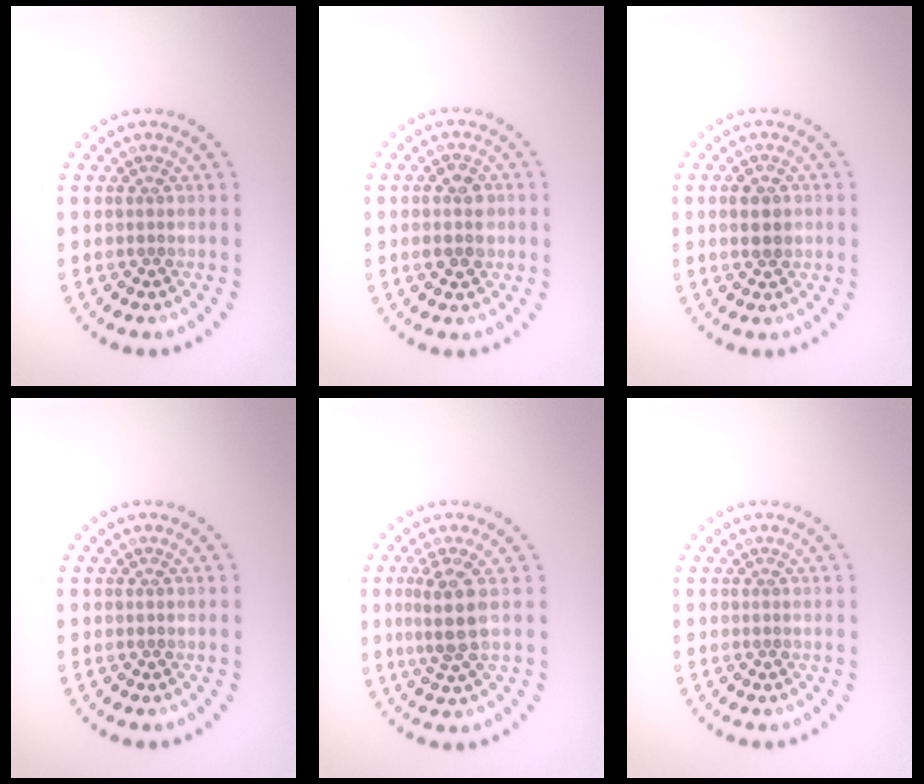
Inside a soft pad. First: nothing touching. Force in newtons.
{"total": 2.5, "press": 2.4, "slide": 0.2}
{"total": 1.9, "press": 1.9, "slide": 0.2}
{"total": 0.0}
{"total": 3.4, "press": 2.8, "slide": 1.9}
{"total": 0.0}